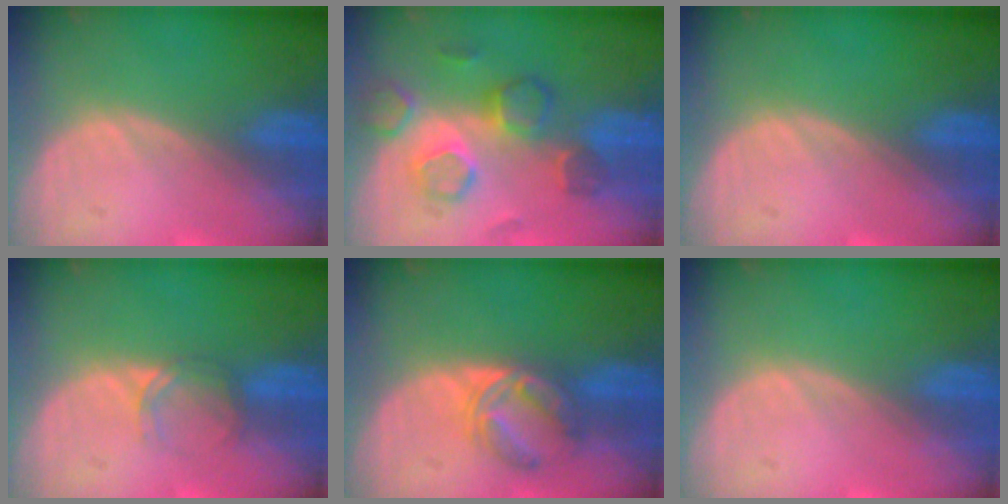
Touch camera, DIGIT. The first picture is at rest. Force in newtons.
{"total": 7.8, "press": 7.4, "slide": 2.4}
{"total": 0.0}
{"total": 2.2, "press": 2.2, "slide": 0.2}
{"total": 5.5, "press": 5.4, "slide": 1.0}
{"total": 0.0}